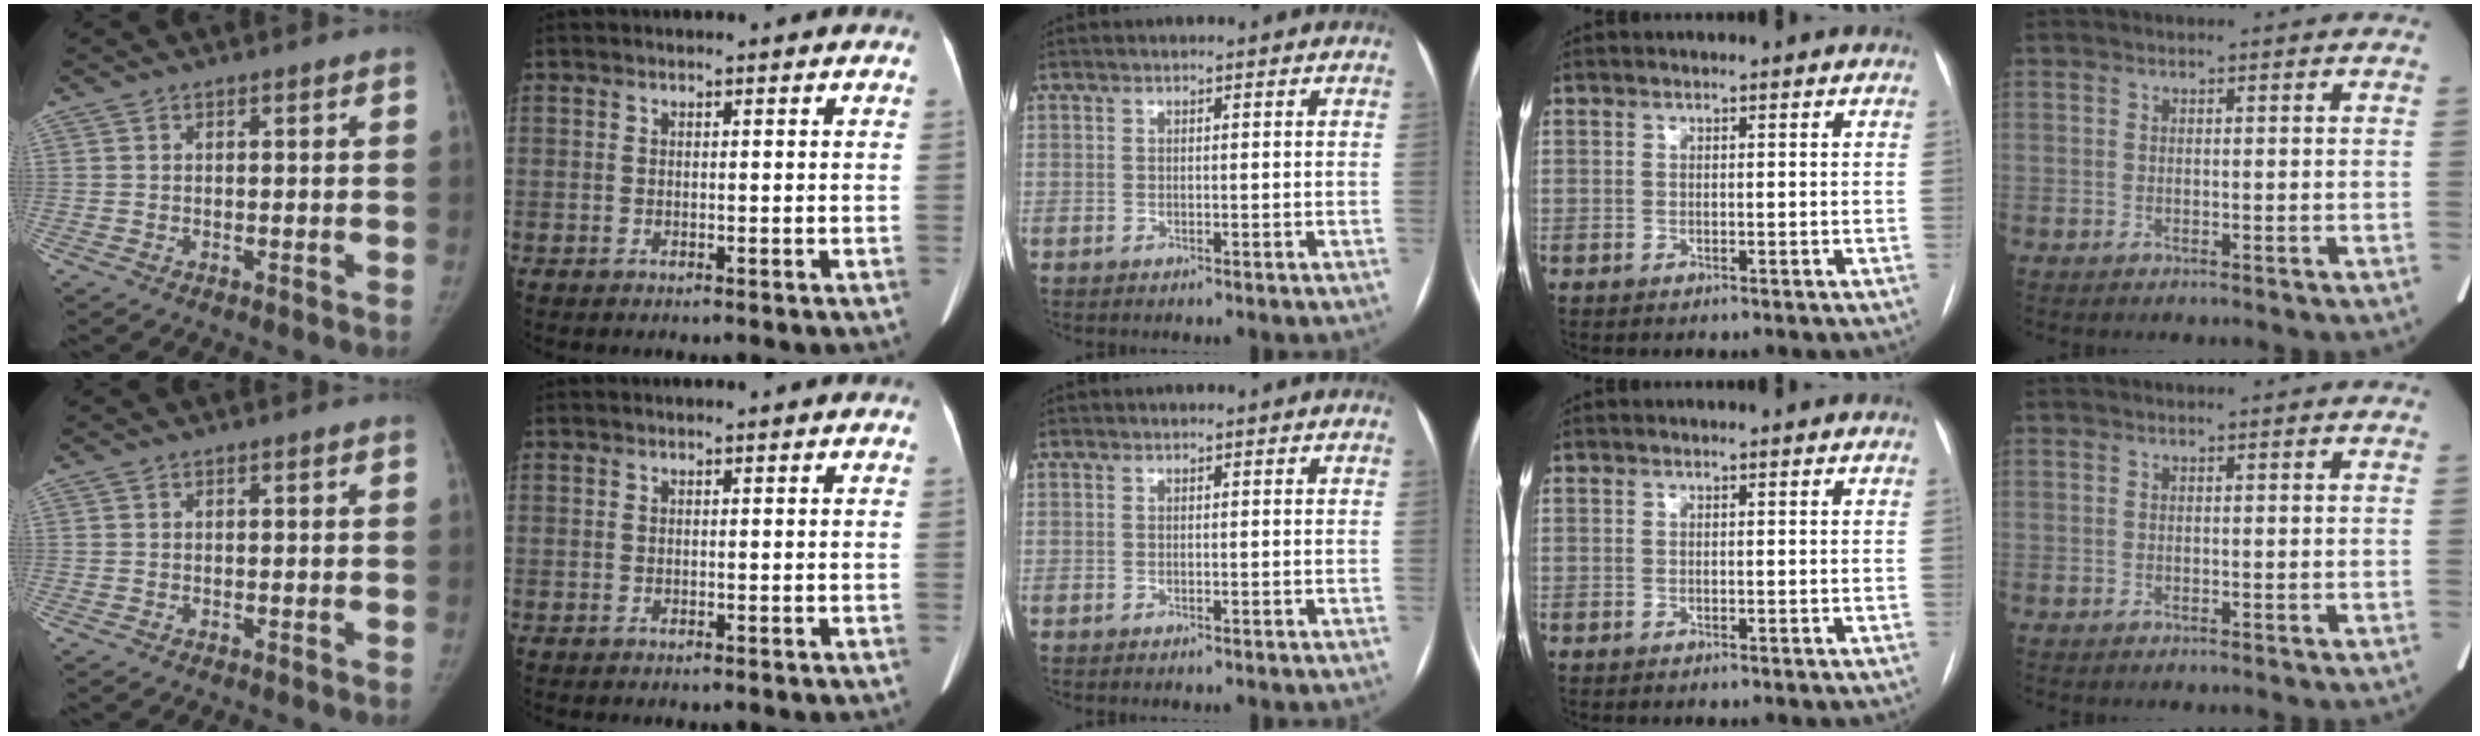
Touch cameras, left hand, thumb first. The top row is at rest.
{}